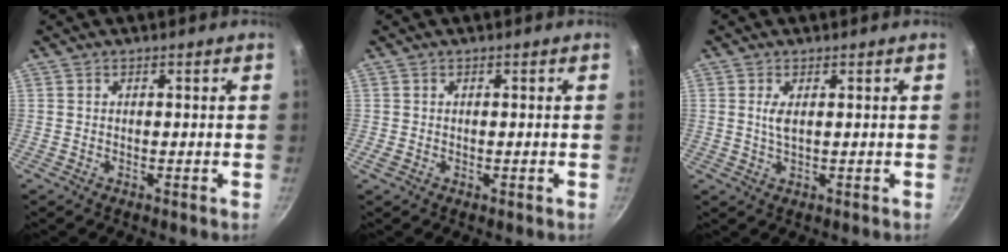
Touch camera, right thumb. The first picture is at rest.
{"total": 0.9, "force": [-0.2, 0.6, 0.7], "torque": [-0.010, 0.000, -0.005]}
{"total": 2.4, "force": [0.6, 0.9, 2.1], "torque": [-0.043, -0.004, 0.013]}